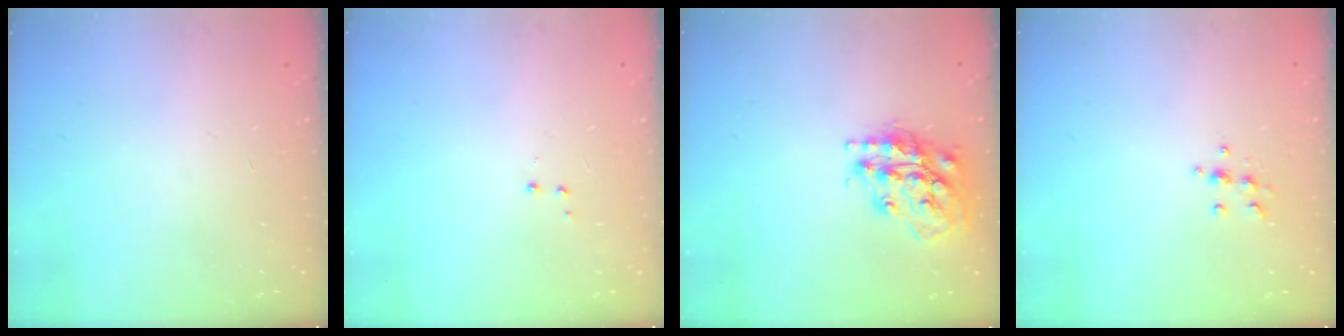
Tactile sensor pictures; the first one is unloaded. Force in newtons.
{"total": 3.0, "press": 2.9, "slide": 0.7}
{"total": 17.6, "press": 17.5, "slide": 1.4}
{"total": 7.2, "press": 7.1, "slide": 0.7}